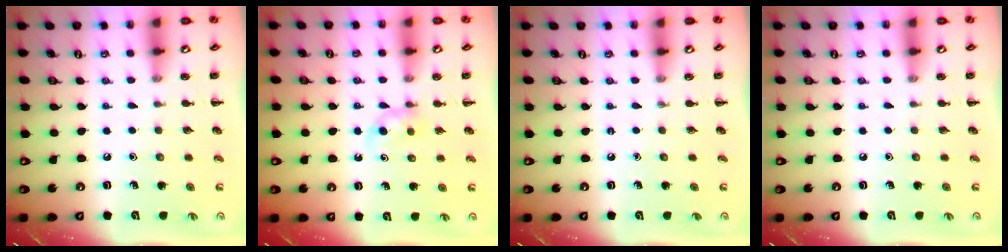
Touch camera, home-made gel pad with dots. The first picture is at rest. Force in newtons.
{"total": 3.5, "press": 3.2, "slide": 1.5}
{"total": 0.0}
{"total": 0.0}